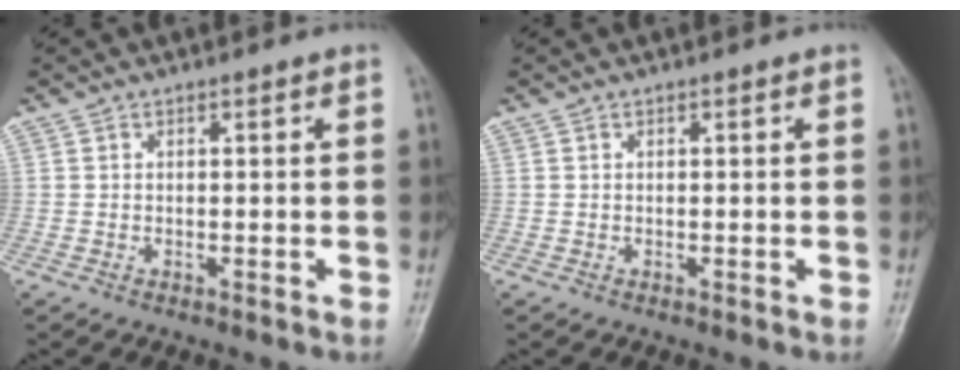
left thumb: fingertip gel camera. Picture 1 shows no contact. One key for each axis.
{"total": 0.0}